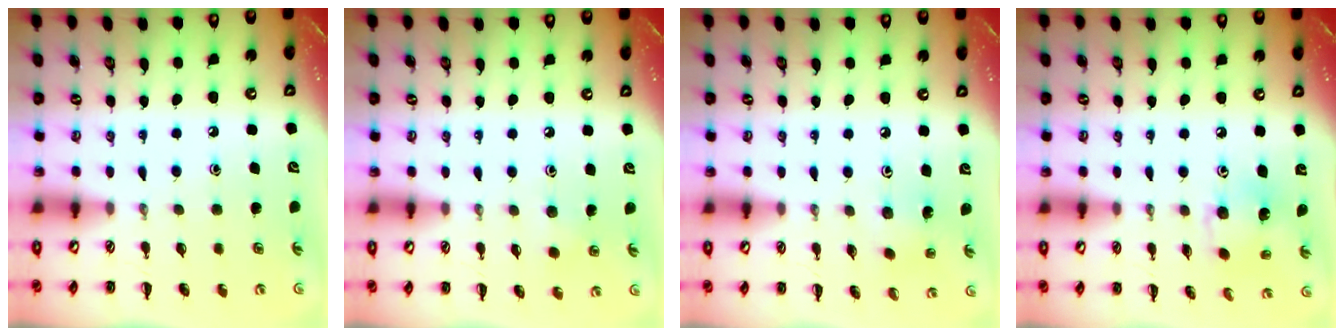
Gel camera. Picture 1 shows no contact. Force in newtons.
{"total": 2.4, "press": 2.3, "slide": 0.8}
{"total": 1.6, "press": 1.5, "slide": 0.5}
{"total": 4.6, "press": 4.5, "slide": 0.9}